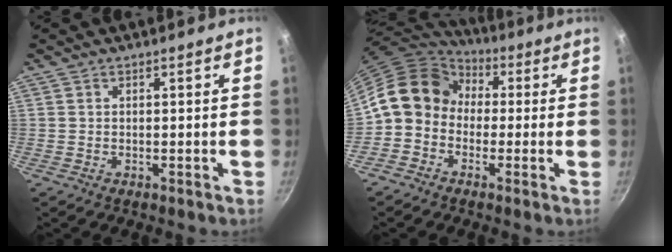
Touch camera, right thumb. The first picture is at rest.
{"total": 11.9, "force": [0.0, 10.0, 6.4], "torque": [-0.080, 0.037, -0.026]}